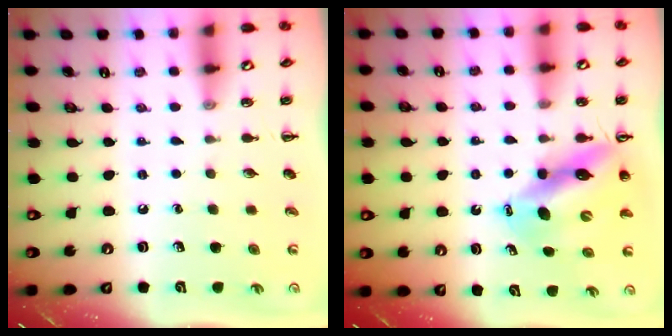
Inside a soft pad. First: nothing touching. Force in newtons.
{"total": 12.0, "press": 11.4, "slide": 3.7}